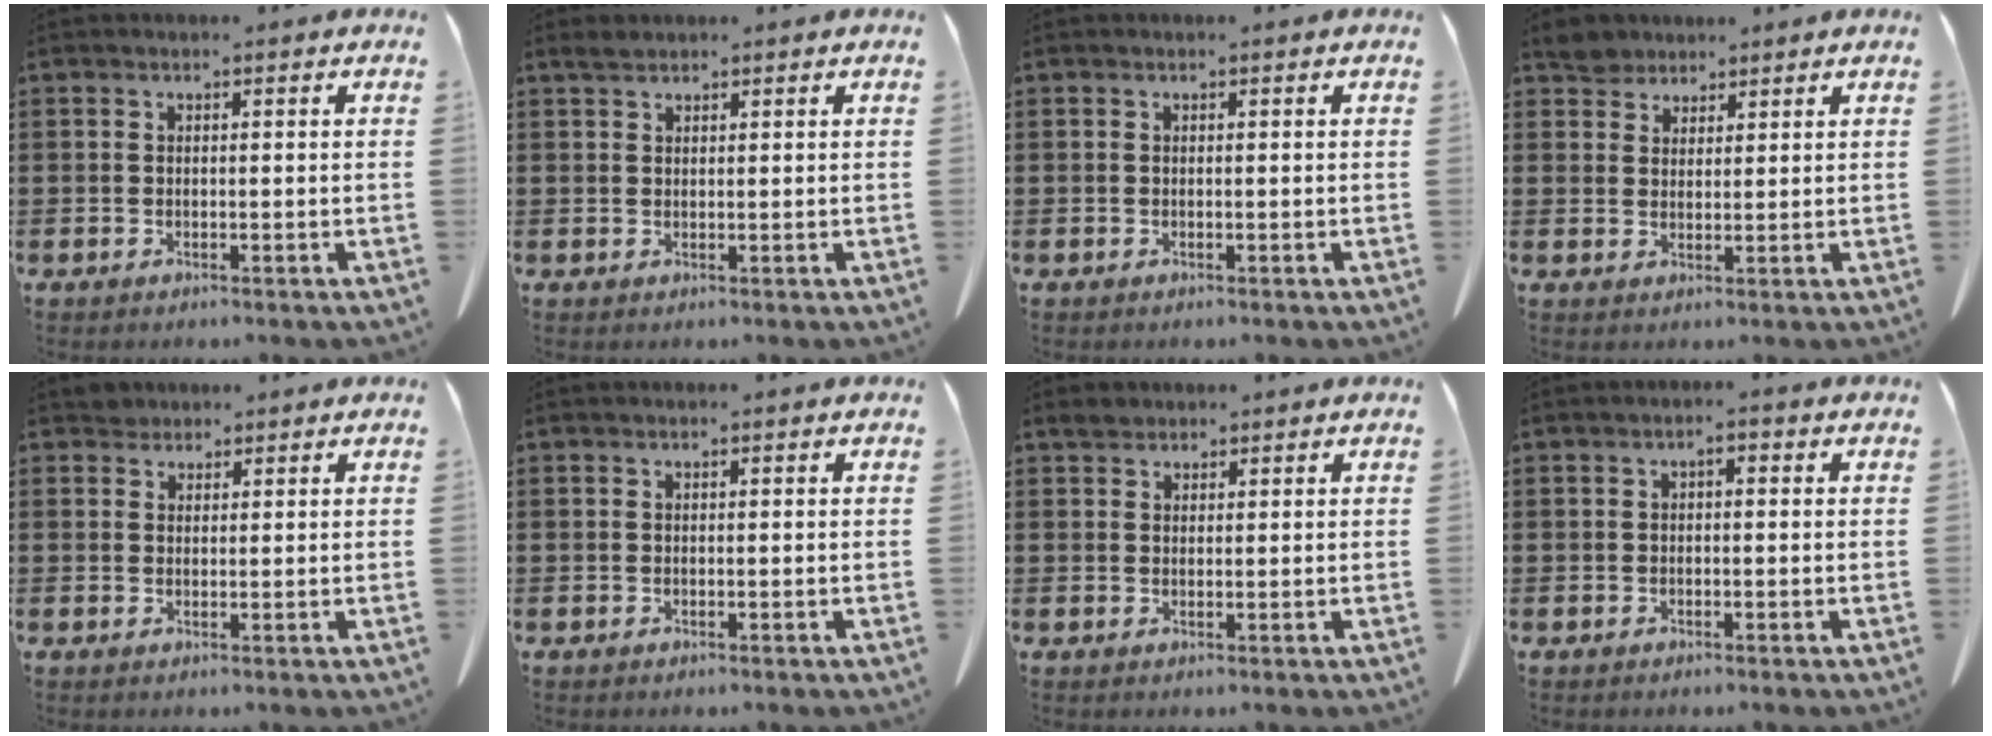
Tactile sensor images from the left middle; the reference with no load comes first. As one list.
[{"total": 1.5, "force": [1.2, 0.5, 0.7], "torque": [-0.017, 0.002, 0.023]}, {"total": 0.0}, {"total": 3.5, "force": [3.2, 1.5, 0.5], "torque": [-0.022, 0.003, 0.062]}, {"total": 1.8, "force": [1.6, 0.8, -0.1], "torque": [0.003, -0.001, 0.032]}, {"total": 0.0}, {"total": 1.8, "force": [1.6, 0.8, 0.4], "torque": [-0.012, 0.005, 0.031]}, {"total": 1.3, "force": [-0.4, 0.6, 1.1], "torque": [-0.023, 0.004, -0.009]}]